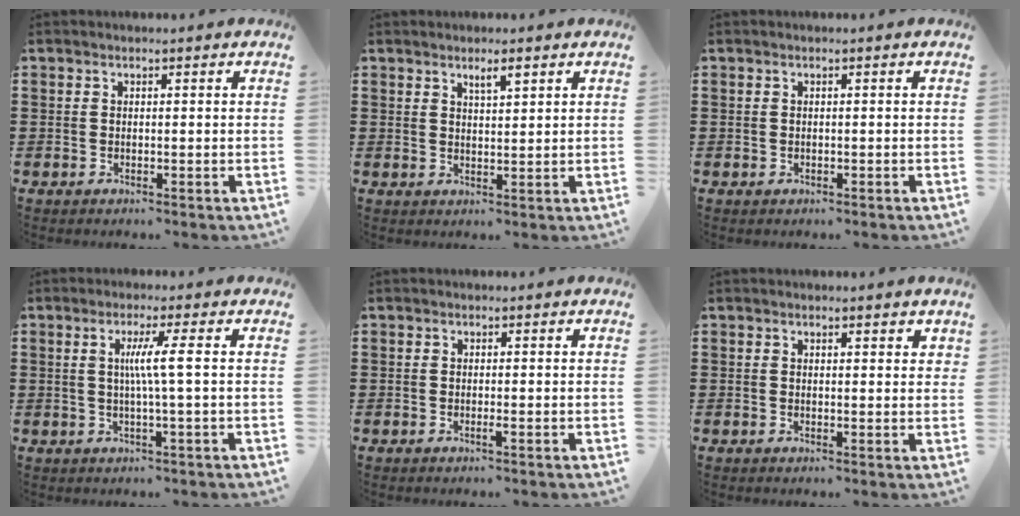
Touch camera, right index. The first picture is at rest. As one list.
[{"total": 2.2, "force": [1.5, 0.5, 1.6], "torque": [-0.025, 0.000, 0.024]}, {"total": 0.0}, {"total": 4.8, "force": [0.3, -0.5, 4.8], "torque": [-0.091, -0.006, -0.001]}, {"total": 0.6, "force": [-0.3, -0.2, 0.5], "torque": [-0.010, -0.004, -0.005]}, {"total": 1.1, "force": [0.8, 0.5, 0.5], "torque": [-0.003, 0.001, 0.013]}]